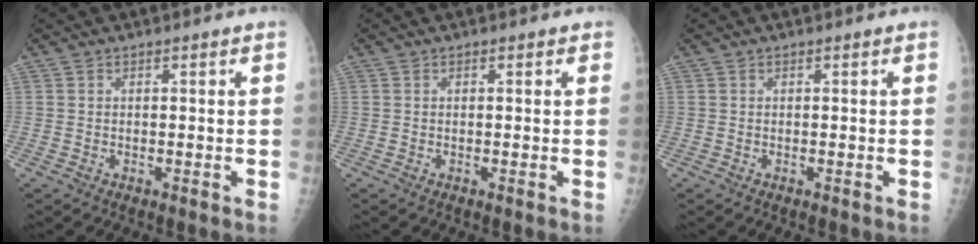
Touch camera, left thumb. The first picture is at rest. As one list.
[{"total": 0.0}, {"total": 0.0}]